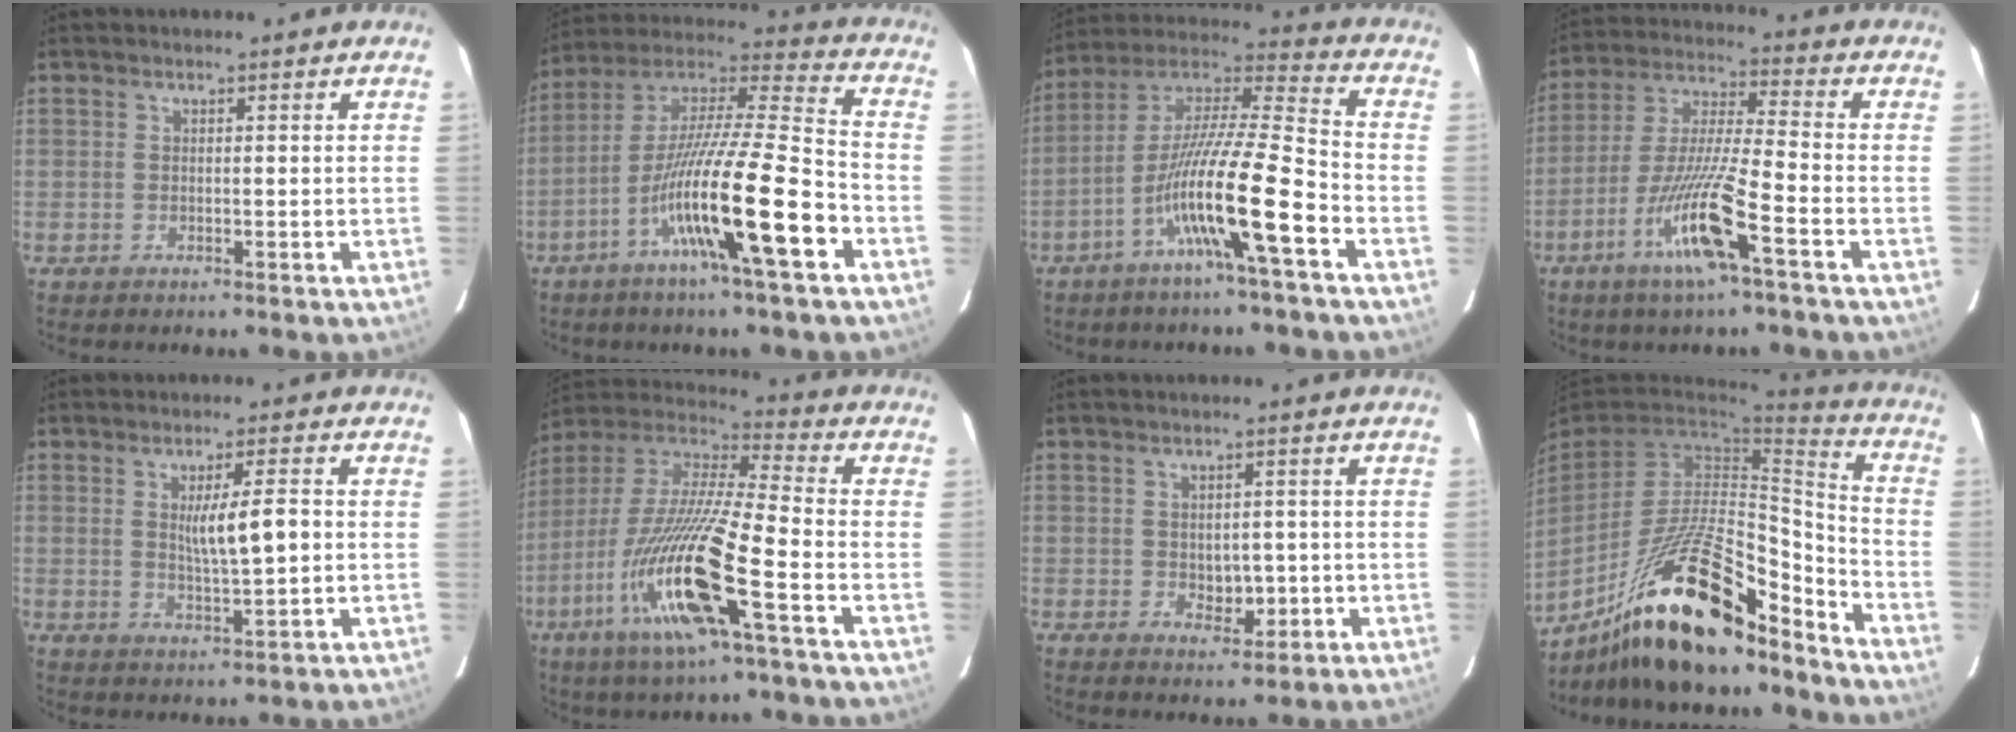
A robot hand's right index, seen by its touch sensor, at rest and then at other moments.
{"total": 18.6, "force": [-7.8, 0.3, 16.9], "torque": [-0.312, -0.012, -0.143]}
{"total": 15.4, "force": [-6.8, -0.2, 13.8], "torque": [-0.261, 0.001, -0.129]}
{"total": 13.2, "force": [-6.3, 0.0, 11.6], "torque": [-0.235, -0.013, -0.122]}
{"total": 6.2, "force": [0.5, 0.6, 6.1], "torque": [-0.102, -0.003, 0.012]}
{"total": 19.5, "force": [-7.8, 1.4, 17.8], "torque": [-0.387, -0.029, -0.155]}
{"total": 3.7, "force": [-0.5, 2.5, 2.6], "torque": [-0.030, 0.000, 0.001]}
{"total": 23.1, "force": [-17.0, 4.6, 15.0], "torque": [-0.264, -0.005, -0.290]}